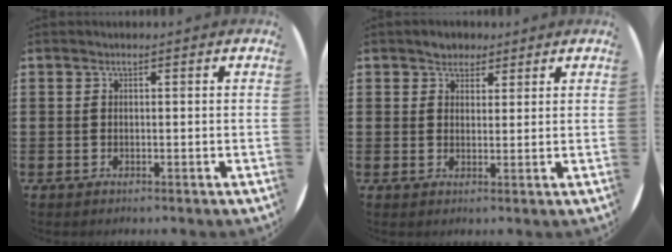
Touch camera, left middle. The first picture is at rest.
{"total": 2.4, "force": [2.1, 1.3, 0.1], "torque": [0.002, 0.004, 0.039]}